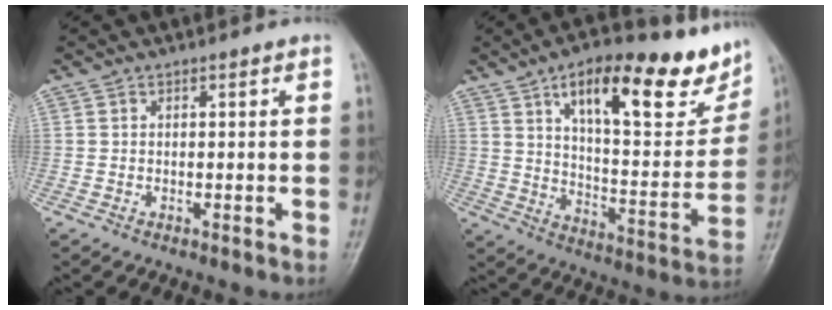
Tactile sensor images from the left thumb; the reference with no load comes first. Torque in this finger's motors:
{"motor_torque": [1.11, 0.79, 1.61, -1.16, 0.12]}